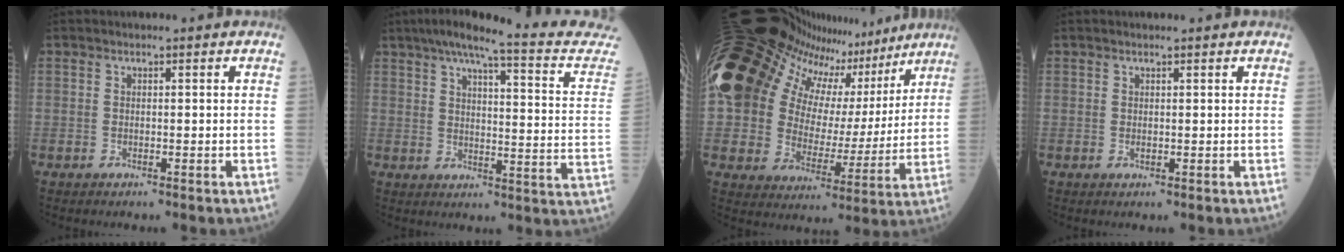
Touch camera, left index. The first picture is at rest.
{"total": 22.2, "force": [19.5, 0.8, 10.7], "torque": [-0.144, -0.036, 0.232]}
{"total": 29.6, "force": [18.5, 16.1, 16.5], "torque": [-0.322, 0.100, 0.293]}
{"total": 0.7, "force": [0.5, 0.2, 0.4], "torque": [-0.009, 0.002, 0.009]}